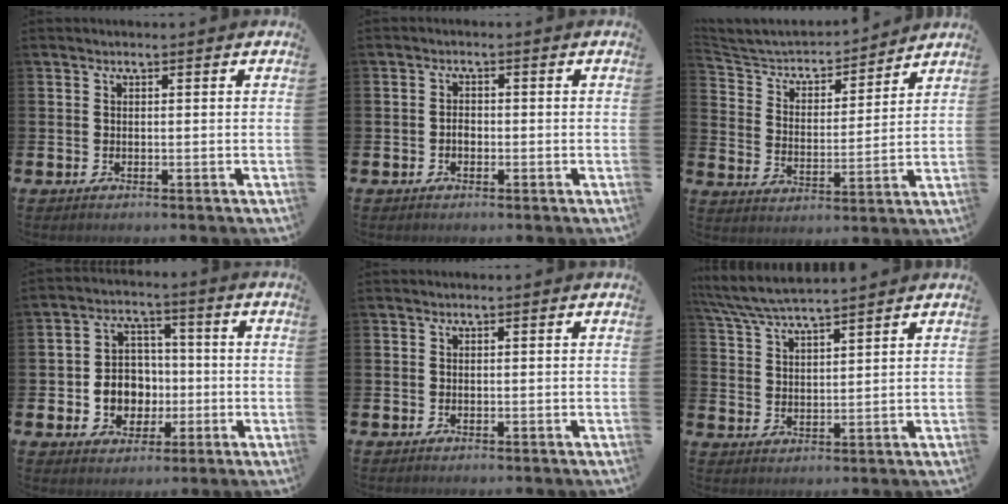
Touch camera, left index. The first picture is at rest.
{"total": 1.4, "force": [-0.5, 1.0, 0.9], "torque": [-0.013, 0.002, -0.012]}
{"total": 5.1, "force": [4.7, 1.8, 0.7], "torque": [-0.049, -0.040, 0.075]}
{"total": 6.3, "force": [-0.9, 5.8, 2.4], "torque": [-0.041, 0.010, -0.023]}
{"total": 0.0}
{"total": 5.8, "force": [5.5, 0.4, 1.7], "torque": [-0.057, -0.024, 0.101]}